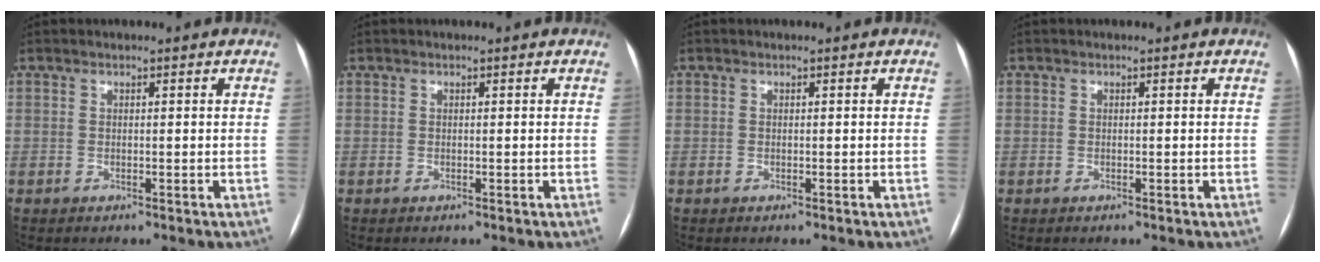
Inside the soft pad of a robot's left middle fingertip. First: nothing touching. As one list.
[{"total": 0.0}, {"total": 0.0}, {"total": 0.0}]